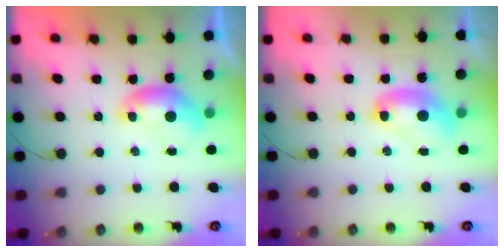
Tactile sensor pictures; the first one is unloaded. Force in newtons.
{"total": 2.6, "press": 2.6, "slide": 0.2}